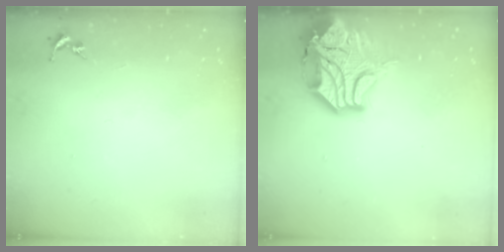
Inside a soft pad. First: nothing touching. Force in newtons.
{"total": 17.6, "press": 17.4, "slide": 2.6}